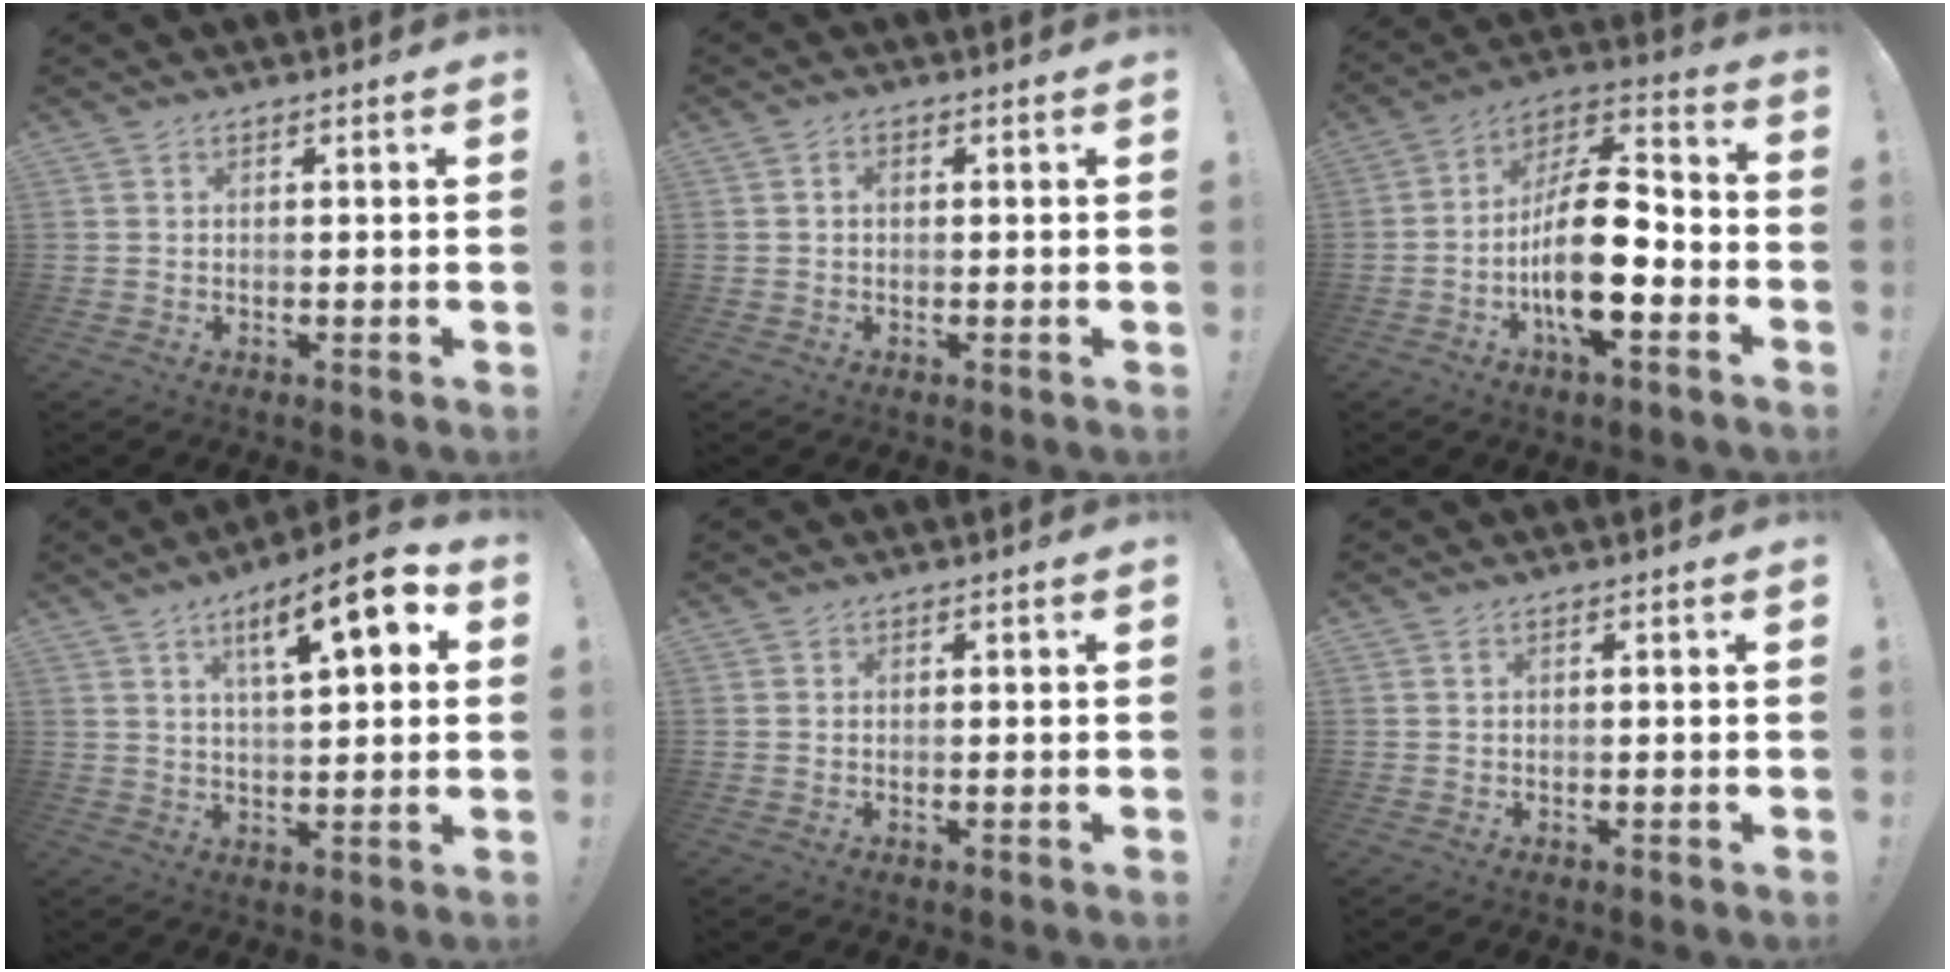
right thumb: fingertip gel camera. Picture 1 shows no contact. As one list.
[{"total": 1.3, "force": [0.0, 1.0, 0.8], "torque": [-0.012, 0.003, -0.002]}, {"total": 19.5, "force": [-5.3, 7.7, 17.1], "torque": [-0.310, 0.028, -0.084]}, {"total": 12.5, "force": [5.3, 3.2, 10.9], "torque": [-0.156, -0.023, 0.078]}, {"total": 0.0}, {"total": 0.7, "force": [0.3, 0.0, 0.6], "torque": [-0.006, -0.001, 0.004]}]